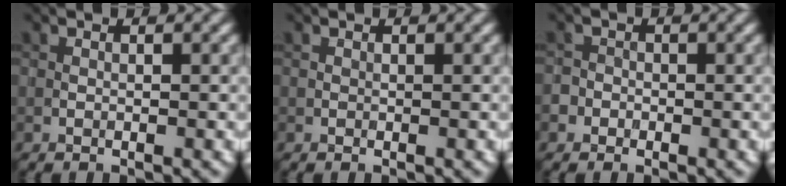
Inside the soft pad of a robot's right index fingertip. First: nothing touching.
{"total": 0.0}
{"total": 1.7, "force": [-0.8, 1.5, 0.1], "torque": [0.013, 0.006, -0.019]}